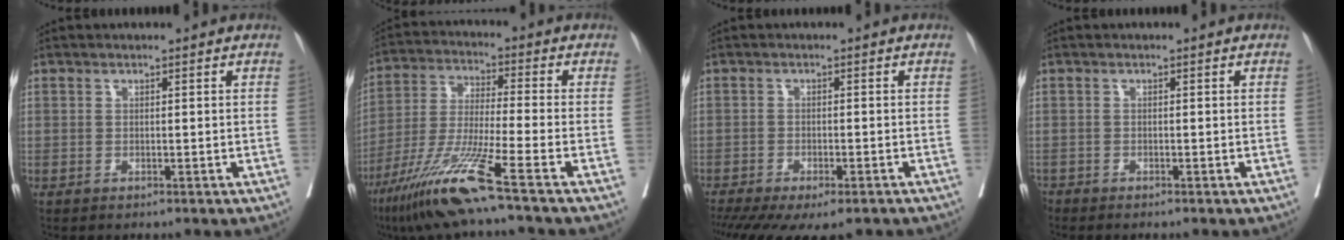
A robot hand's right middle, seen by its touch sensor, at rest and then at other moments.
{"total": 13.2, "force": [-8.4, -1.6, 10.0], "torque": [-0.204, -0.041, -0.159]}
{"total": 12.6, "force": [-9.5, 3.7, 7.3], "torque": [-0.153, -0.020, -0.137]}
{"total": 1.3, "force": [-1.2, 0.4, 0.1], "torque": [-0.005, -0.004, -0.022]}